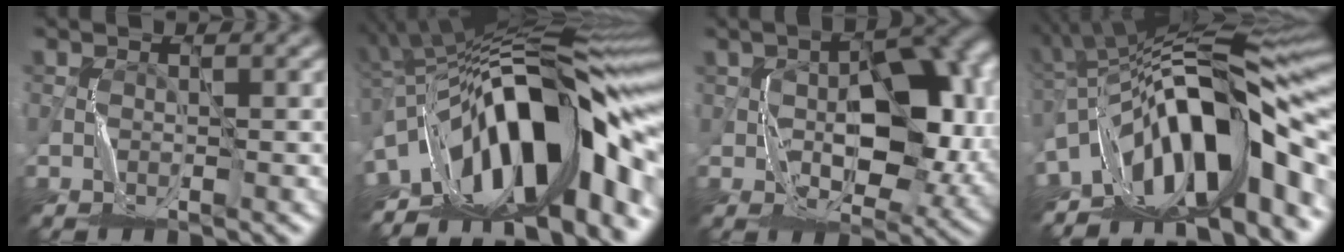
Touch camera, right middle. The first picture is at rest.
{"total": 16.0, "force": [-5.0, 6.8, 13.6], "torque": [-0.169, 0.040, -0.110]}
{"total": 10.5, "force": [-0.7, 5.8, 8.7], "torque": [-0.120, 0.008, -0.010]}
{"total": 14.5, "force": [-5.2, 5.4, 12.4], "torque": [-0.170, 0.029, -0.096]}